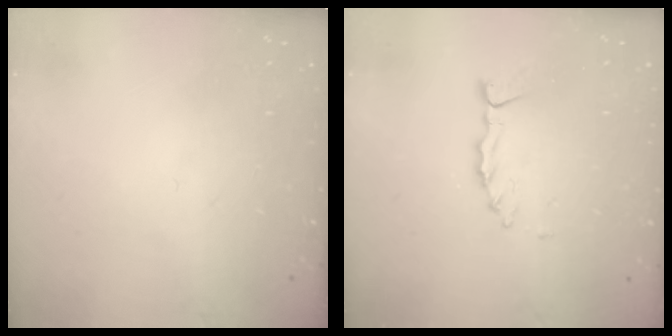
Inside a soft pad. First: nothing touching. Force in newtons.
{"total": 0.9, "press": 0.9, "slide": 0.1}